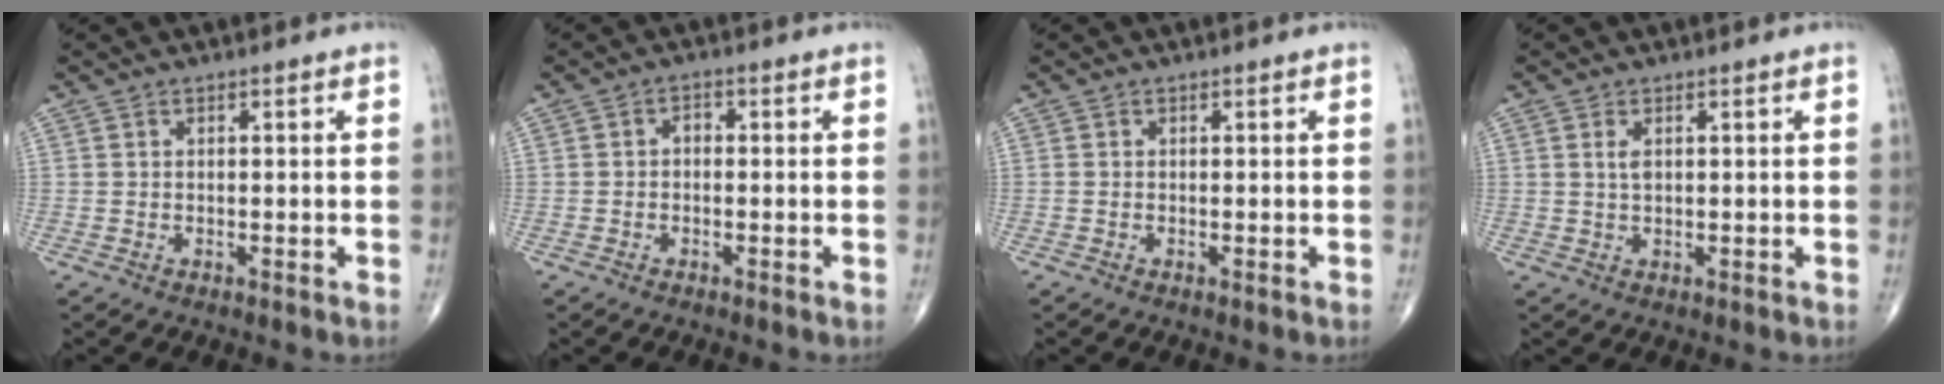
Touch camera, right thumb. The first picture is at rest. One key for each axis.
{"total": 1.6, "fx": -0.3, "fy": 1.2, "fz": 1.1, "tx": -0.010, "ty": 0.010, "tz": -0.010}
{"total": 0.0}
{"total": 1.8, "fx": 0.6, "fy": 0.9, "fz": 1.5, "tx": -0.029, "ty": 0.000, "tz": 0.014}